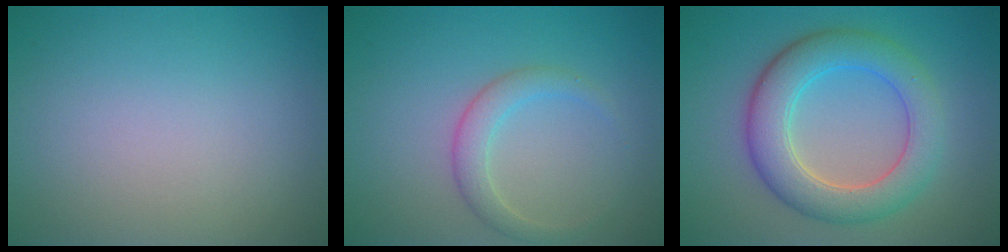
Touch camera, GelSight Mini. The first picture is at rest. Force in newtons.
{"total": 2.3, "press": 2.3, "slide": 0.1}
{"total": 6.4, "press": 6.4, "slide": 0.2}